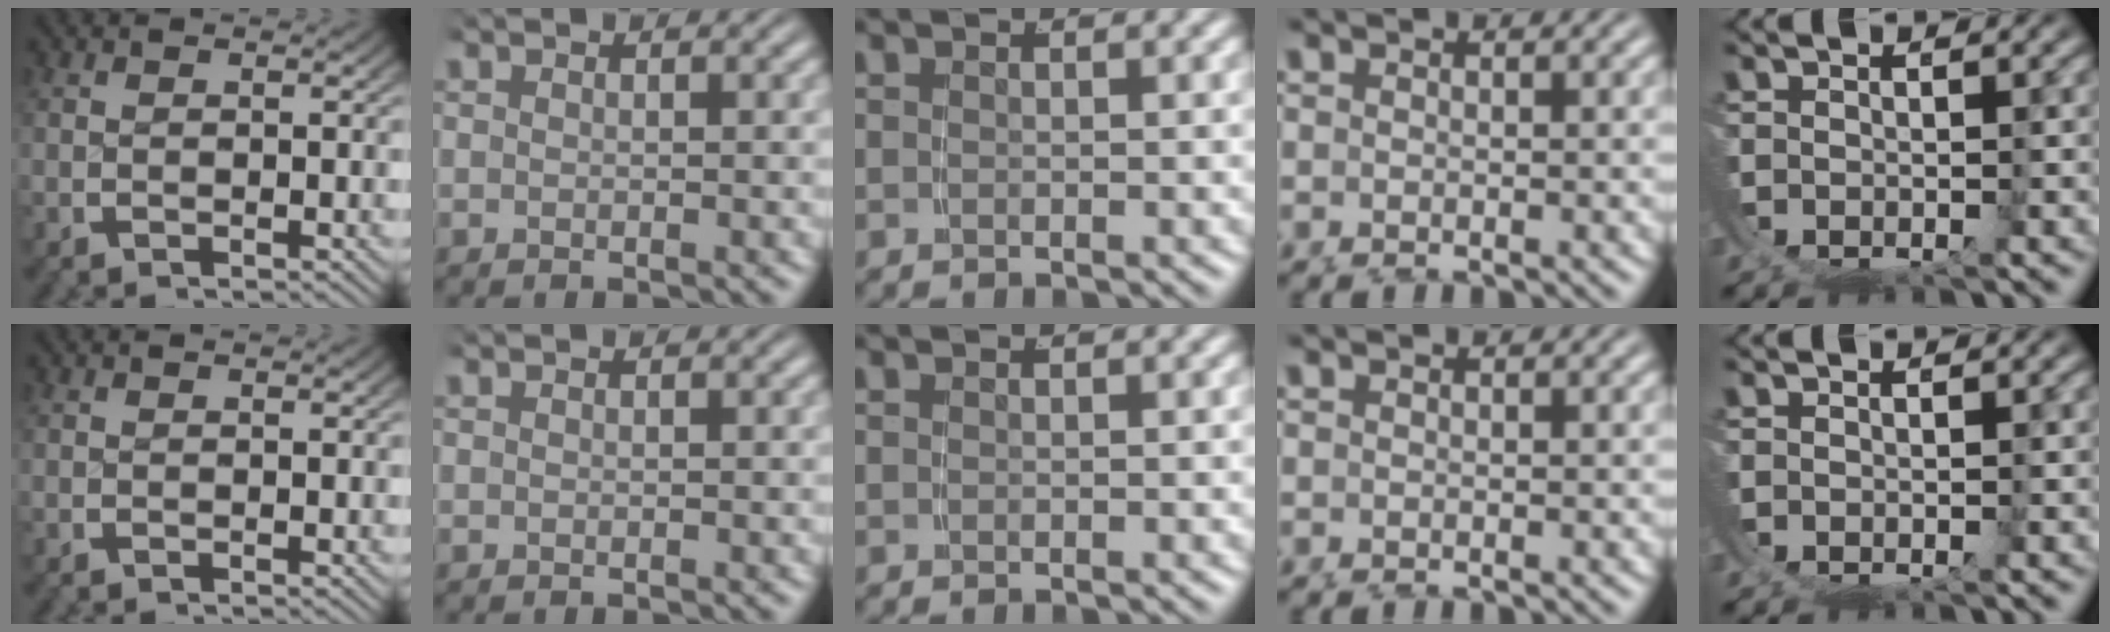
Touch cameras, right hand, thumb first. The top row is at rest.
{}